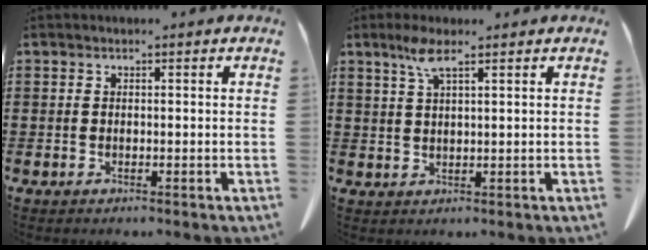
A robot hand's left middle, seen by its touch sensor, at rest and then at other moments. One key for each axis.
{"total": 4.1, "fx": 2.5, "fy": 0.8, "fz": 3.1, "tx": -0.069, "ty": 0.005, "tz": 0.044}